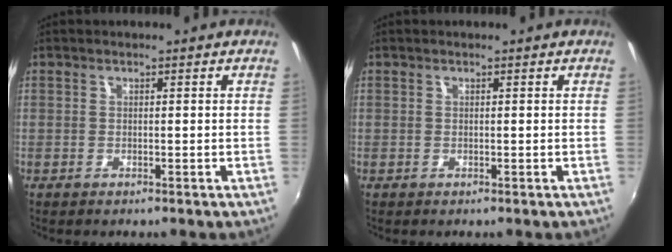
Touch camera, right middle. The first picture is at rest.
{"total": 0.0}